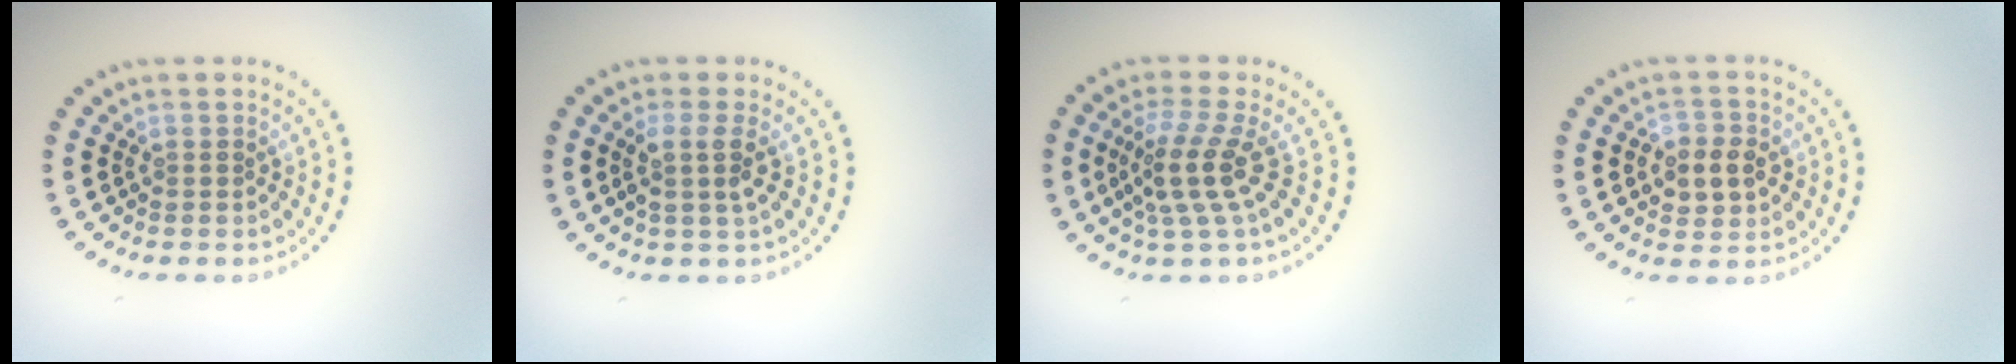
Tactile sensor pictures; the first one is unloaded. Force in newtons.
{"total": 2.1, "press": 1.7, "slide": 1.3}
{"total": 3.7, "press": 2.6, "slide": 2.6}
{"total": 2.9, "press": 2.9, "slide": 0.4}